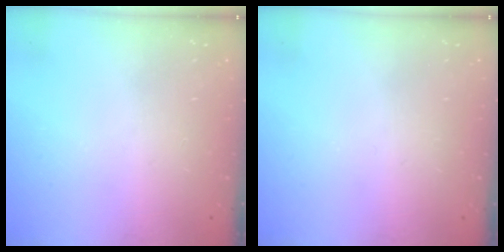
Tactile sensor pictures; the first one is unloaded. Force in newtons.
{"total": 0.0}